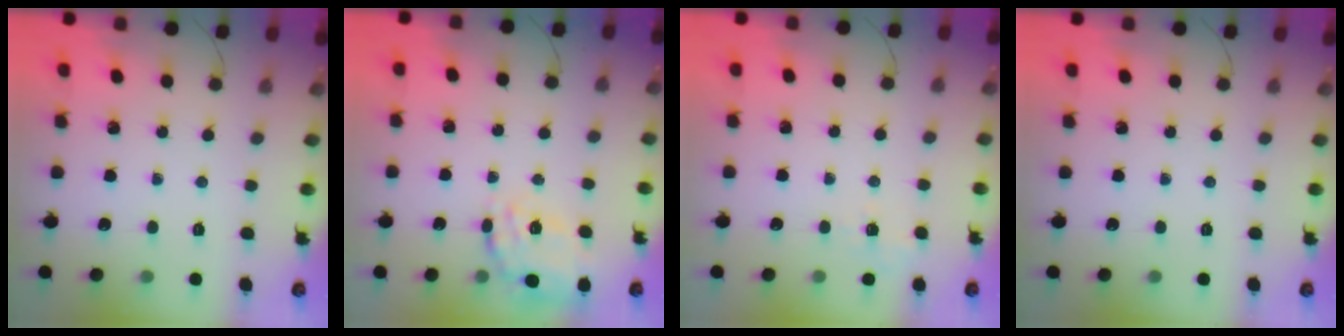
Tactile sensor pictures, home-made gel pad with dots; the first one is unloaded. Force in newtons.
{"total": 19.0, "press": 18.8, "slide": 3.2}
{"total": 1.9, "press": 0.8, "slide": 1.7}
{"total": 0.0}